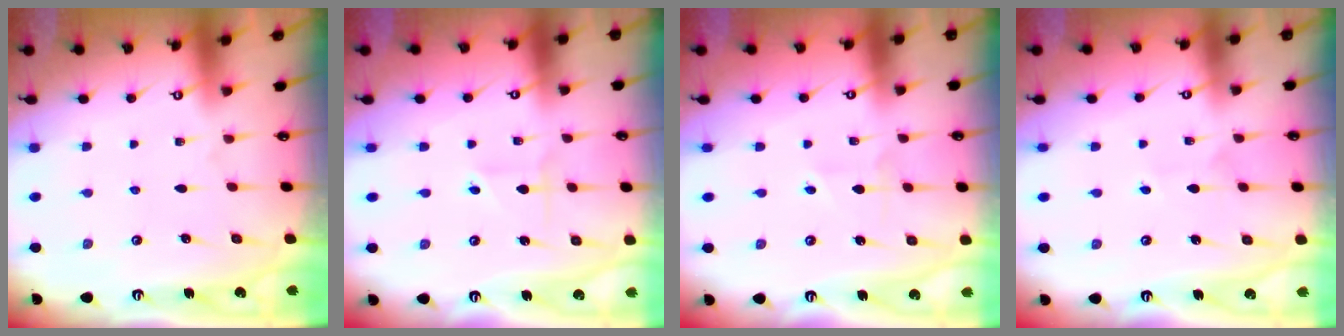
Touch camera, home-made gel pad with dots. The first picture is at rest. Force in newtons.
{"total": 2.0, "press": 1.7, "slide": 1.0}
{"total": 2.3, "press": 2.0, "slide": 1.0}
{"total": 2.9, "press": 2.8, "slide": 0.4}